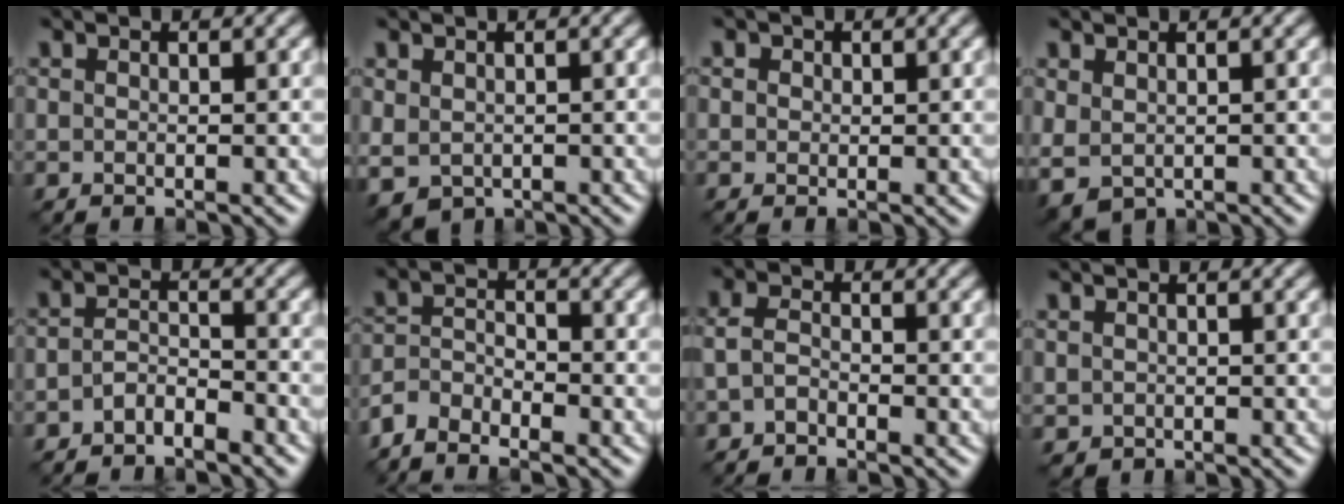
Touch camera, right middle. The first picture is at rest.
{"total": 2.0, "force": [-0.3, 1.5, 1.3], "torque": [-0.033, -0.006, -0.004]}
{"total": 0.8, "force": [0.3, 0.6, 0.3], "torque": [-0.003, 0.001, 0.003]}
{"total": 1.9, "force": [0.0, 1.2, 1.5], "torque": [-0.040, -0.007, 0.005]}
{"total": 2.2, "force": [-1.8, 0.6, 1.1], "torque": [-0.029, 0.011, -0.038]}
{"total": 3.1, "force": [-2.8, 0.9, 1.1], "torque": [-0.028, 0.005, -0.067]}
{"total": 1.8, "force": [-1.0, 0.8, 1.2], "torque": [-0.034, 0.007, -0.027]}
{"total": 0.7, "force": [-0.1, 0.6, 0.4], "torque": [-0.011, -0.002, 0.000]}